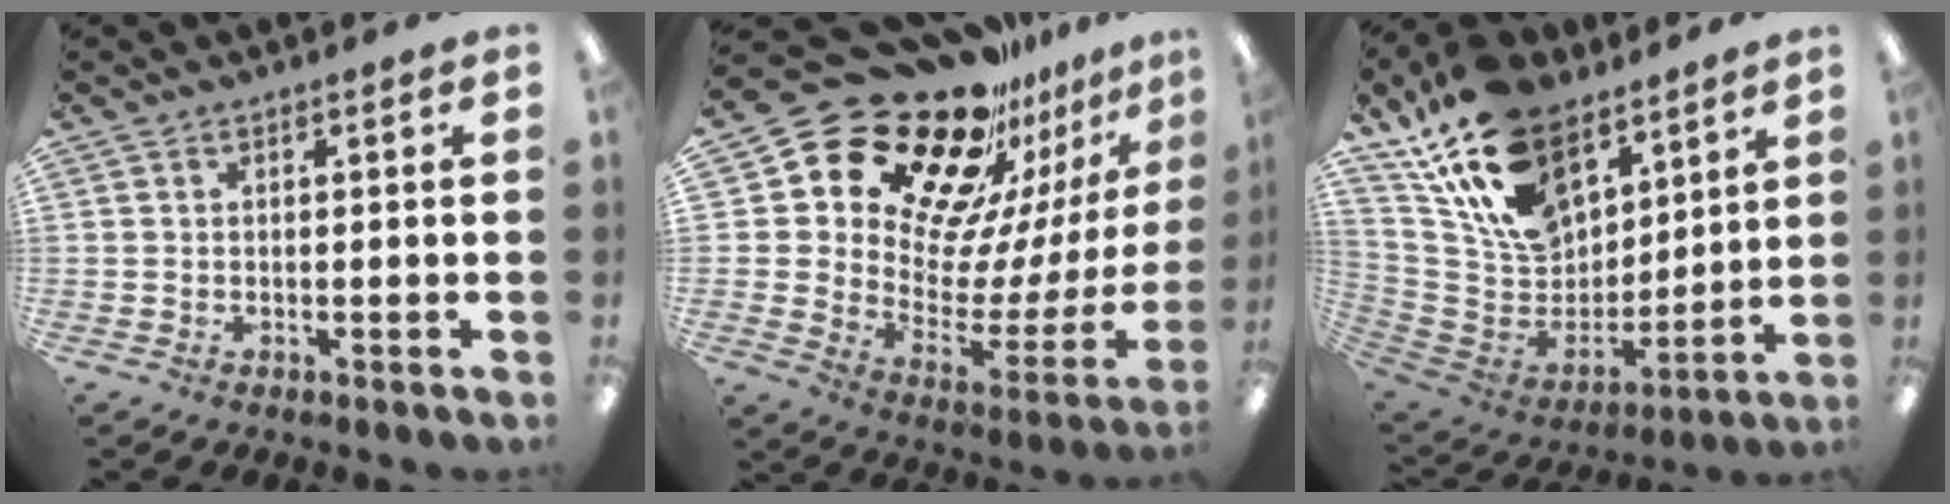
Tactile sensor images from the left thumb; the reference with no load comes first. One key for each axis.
{"total": 23.7, "fx": 18.6, "fy": 11.8, "fz": 8.8, "tx": -0.135, "ty": -0.151, "tz": 0.340}
{"total": 20.8, "fx": 13.7, "fy": 12.2, "fz": 10.0, "tx": -0.199, "ty": -0.073, "tz": 0.258}